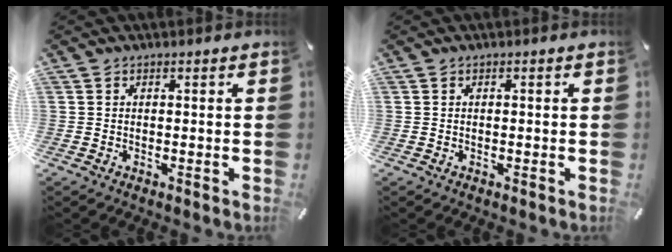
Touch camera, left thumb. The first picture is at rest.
{"total": 0.0}